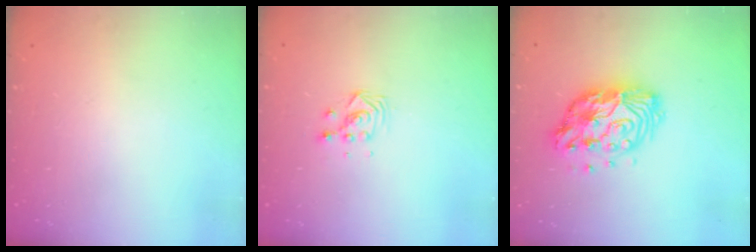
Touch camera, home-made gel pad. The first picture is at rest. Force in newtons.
{"total": 3.3, "press": 3.3, "slide": 0.2}
{"total": 14.6, "press": 14.5, "slide": 1.1}